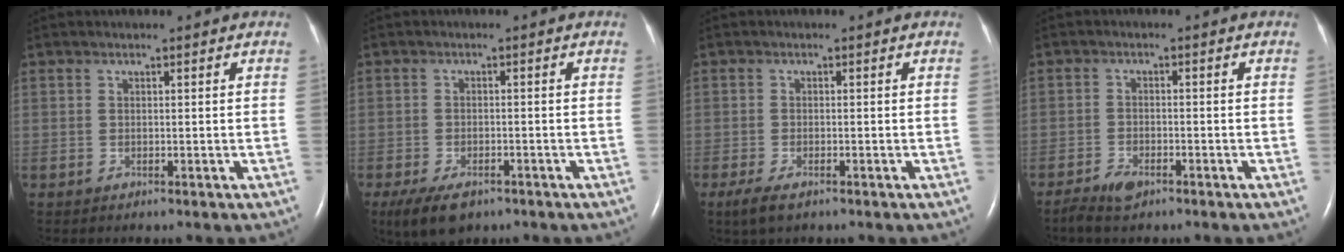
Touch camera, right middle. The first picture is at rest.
{"total": 5.8, "force": [-3.9, 2.7, 3.4], "torque": [-0.069, -0.009, -0.062]}
{"total": 3.1, "force": [-2.0, 1.0, 2.2], "torque": [-0.053, -0.008, -0.033]}
{"total": 3.1, "force": [-2.4, 1.0, 1.7], "torque": [-0.044, -0.004, -0.043]}